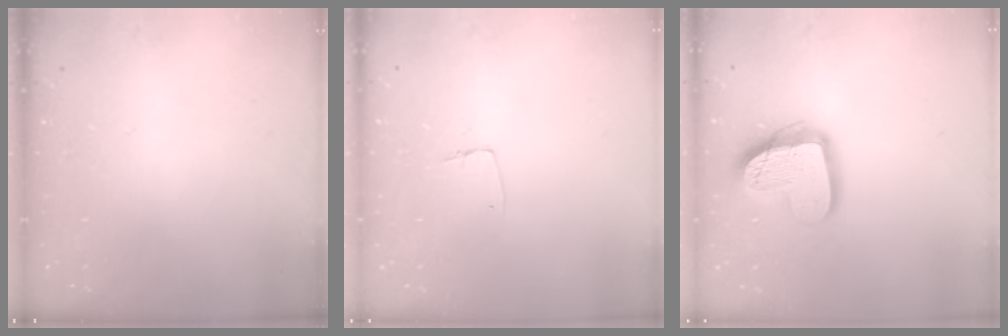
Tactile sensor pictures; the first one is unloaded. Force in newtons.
{"total": 4.4, "press": 4.4, "slide": 0.3}
{"total": 15.9, "press": 15.8, "slide": 1.4}